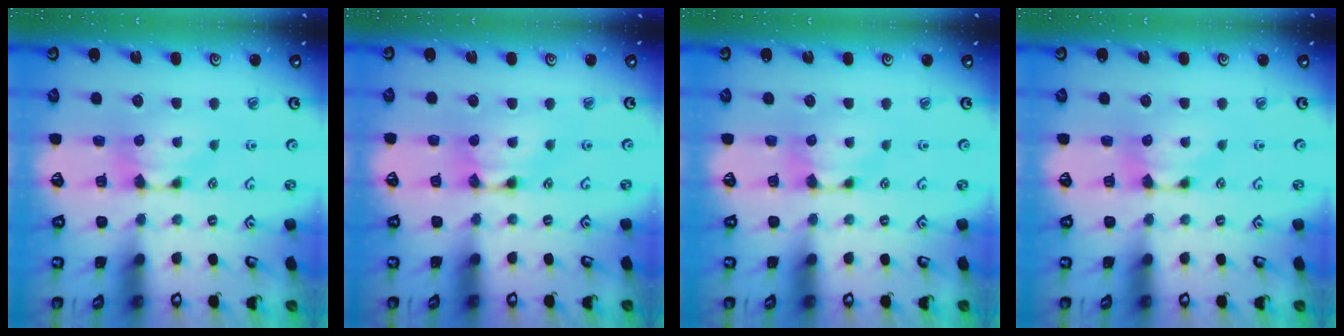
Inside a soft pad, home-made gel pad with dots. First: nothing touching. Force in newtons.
{"total": 2.0, "press": 2.0, "slide": 0.1}
{"total": 0.0}
{"total": 0.0}